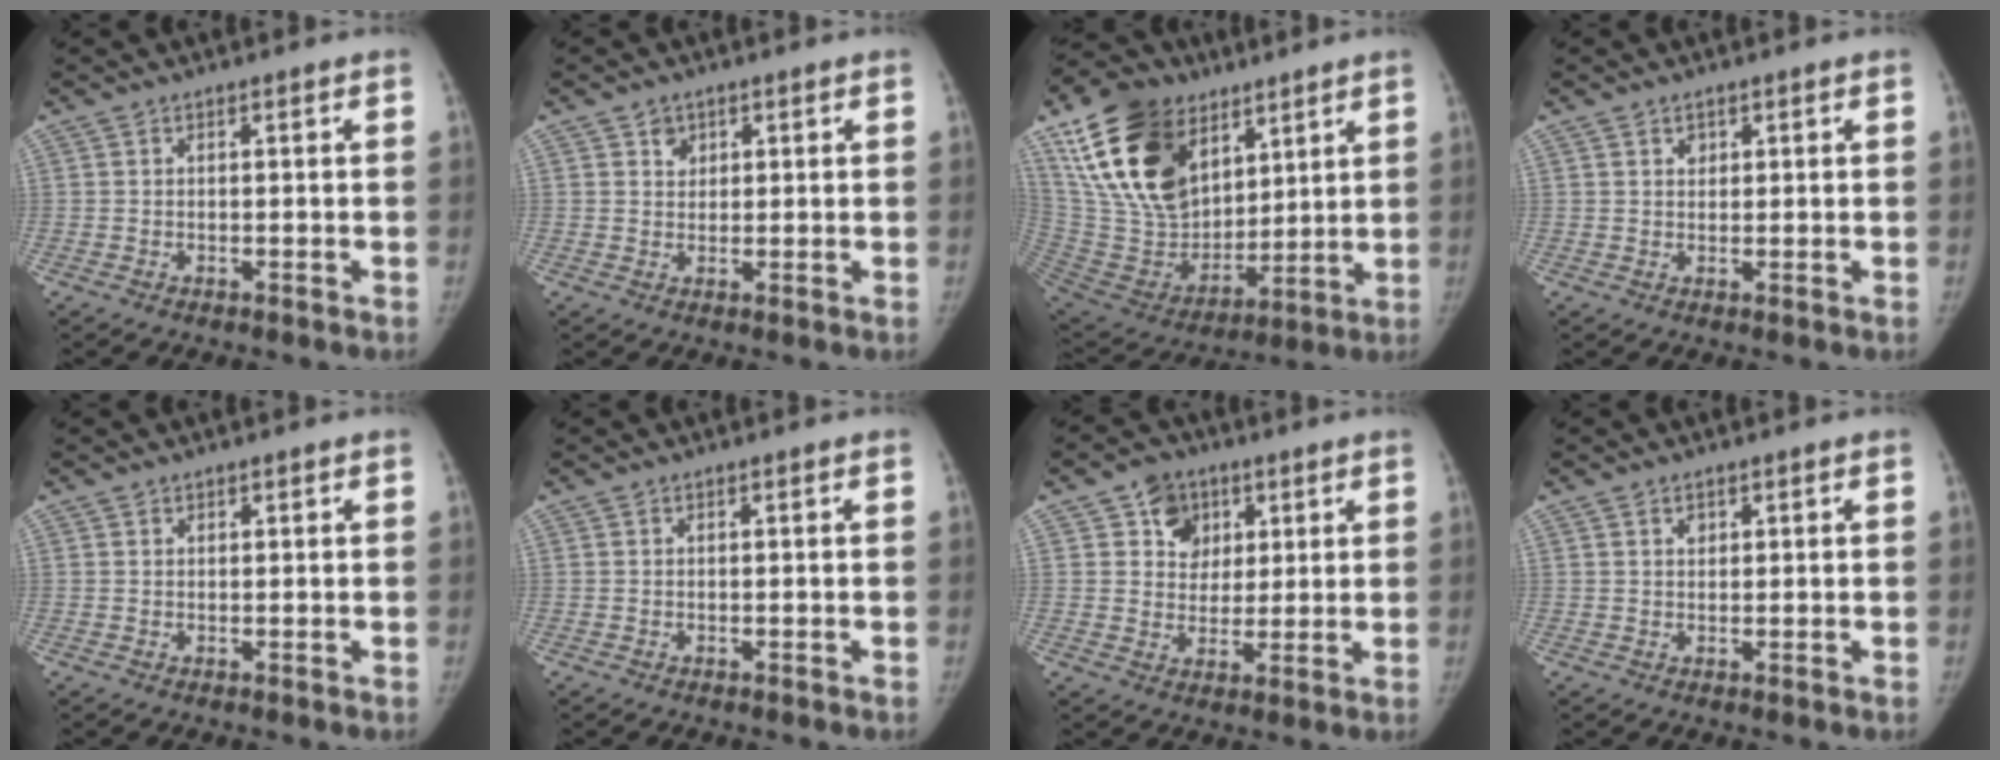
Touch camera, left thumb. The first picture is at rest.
{"total": 2.6, "force": [1.3, 2.2, 0.6], "torque": [0.008, -0.007, 0.018]}
{"total": 26.3, "force": [12.9, 16.9, 15.5], "torque": [-0.278, -0.029, 0.248]}
{"total": 1.8, "force": [1.0, 1.4, 0.6], "torque": [0.005, -0.006, 0.014]}
{"total": 0.8, "force": [0.5, 0.6, 0.0], "torque": [0.010, -0.002, 0.004]}
{"total": 0.0}
{"total": 8.1, "force": [3.4, 6.9, 2.6], "torque": [-0.003, -0.007, 0.052]}
{"total": 1.6, "force": [0.9, 1.2, 0.6], "torque": [0.002, -0.005, 0.013]}